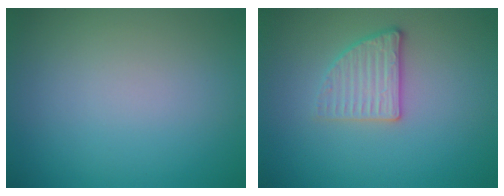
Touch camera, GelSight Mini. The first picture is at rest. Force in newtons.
{"total": 2.7, "press": 2.5, "slide": 1.0}